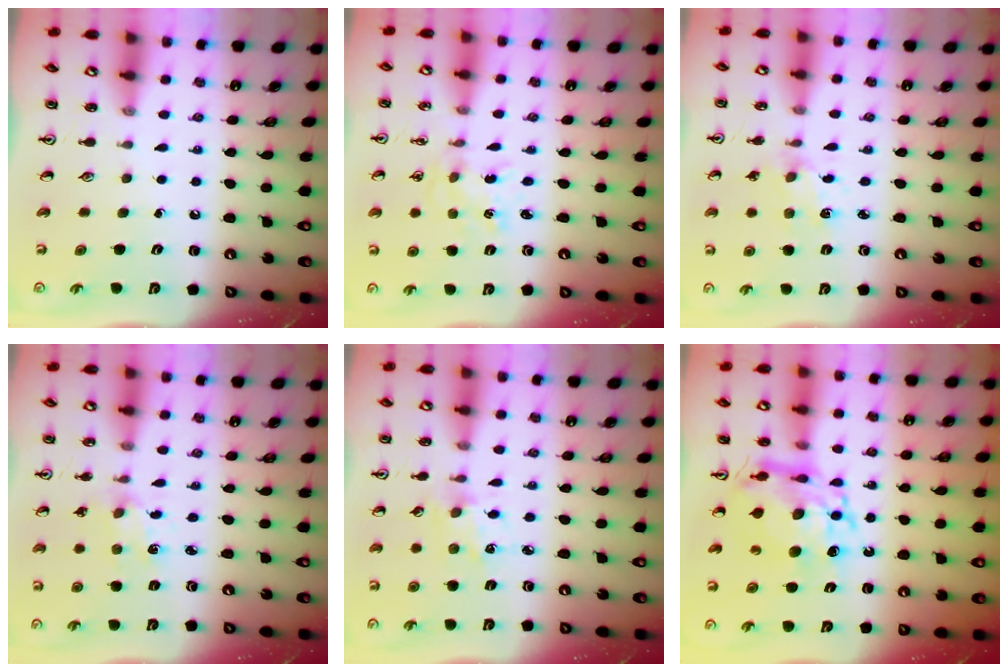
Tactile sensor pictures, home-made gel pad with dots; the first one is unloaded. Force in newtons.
{"total": 1.5, "press": 1.4, "slide": 0.4}
{"total": 2.4, "press": 2.3, "slide": 0.4}
{"total": 1.7, "press": 1.7, "slide": 0.3}
{"total": 2.5, "press": 2.5, "slide": 0.4}
{"total": 13.6, "press": 13.6, "slide": 1.5}